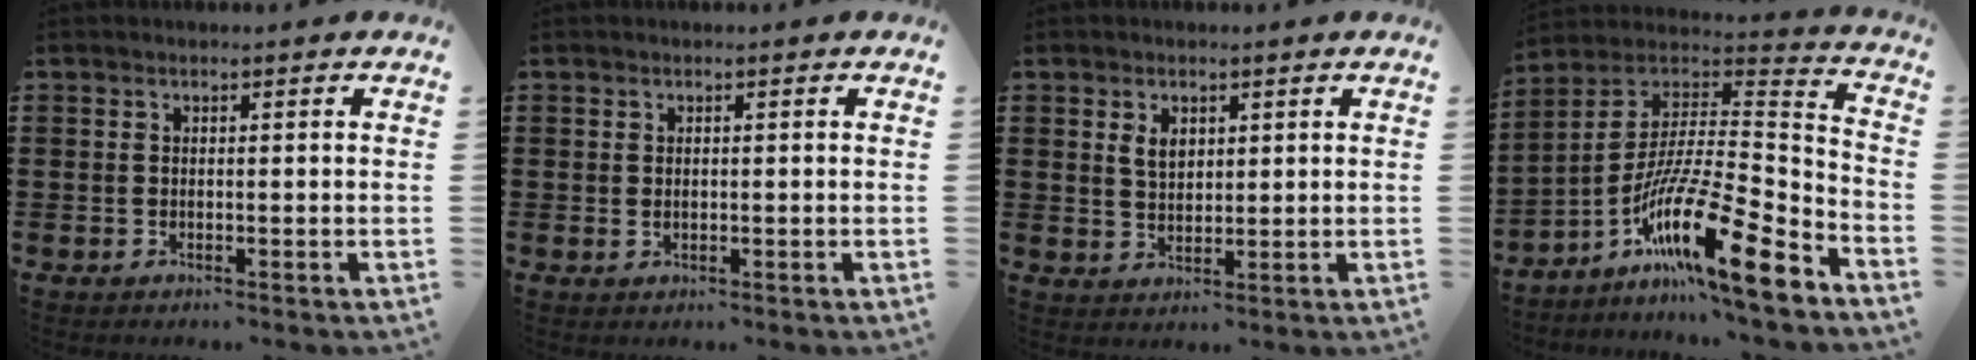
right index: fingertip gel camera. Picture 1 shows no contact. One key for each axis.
{"total": 0.7, "fx": 0.1, "fy": 0.5, "fz": 0.4, "tx": -0.010, "ty": 0.004, "tz": 0.002}
{"total": 3.1, "fx": 1.4, "fy": 2.0, "fz": 2.0, "tx": -0.037, "ty": 0.004, "tz": 0.023}
{"total": 17.4, "fx": -10.7, "fy": 2.2, "fz": 13.5, "tx": -0.245, "ty": 0.004, "tz": -0.194}